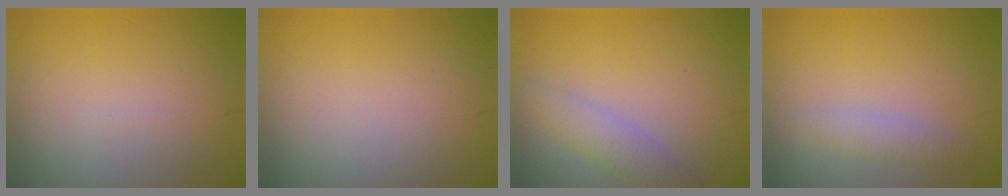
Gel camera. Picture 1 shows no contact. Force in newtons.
{"total": 0.0}
{"total": 2.6, "press": 2.6, "slide": 0.1}
{"total": 1.7, "press": 1.7, "slide": 0.1}